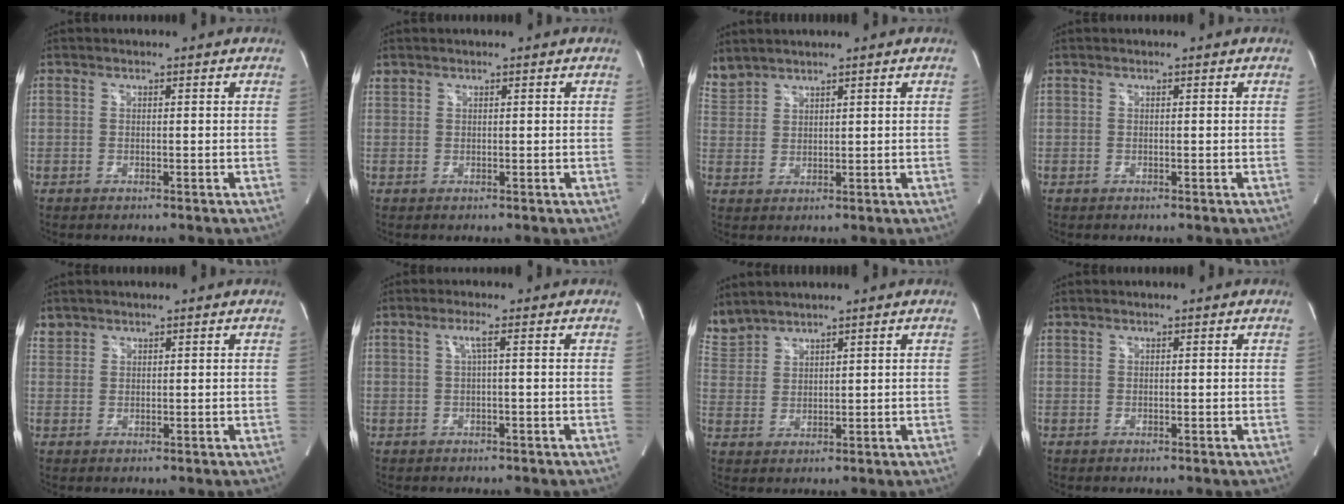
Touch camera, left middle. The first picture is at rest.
{"total": 0.6, "force": [0.5, 0.2, -0.1], "torque": [-0.006, 0.009, 0.013]}
{"total": 4.0, "force": [3.9, 0.7, 0.3], "torque": [-0.022, 0.016, 0.092]}
{"total": 0.0}
{"total": 1.8, "force": [1.5, 0.9, -0.2], "torque": [0.006, 0.009, 0.029]}
{"total": 1.5, "force": [0.3, -0.3, 1.5], "torque": [-0.029, 0.002, 0.005]}
{"total": 6.1, "force": [5.9, 1.4, 0.7], "torque": [-0.039, 0.015, 0.134]}
{"total": 0.0}